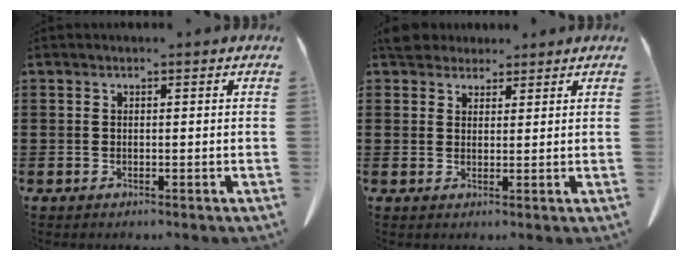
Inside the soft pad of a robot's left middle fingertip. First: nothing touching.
{"total": 4.0, "force": [3.6, 1.6, 0.9], "torque": [-0.022, -0.004, 0.070]}